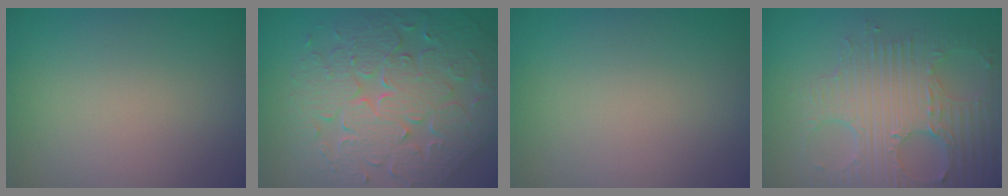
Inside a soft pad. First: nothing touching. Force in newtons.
{"total": 9.3, "press": 6.8, "slide": 6.3}
{"total": 0.0}
{"total": 8.6, "press": 6.0, "slide": 6.1}